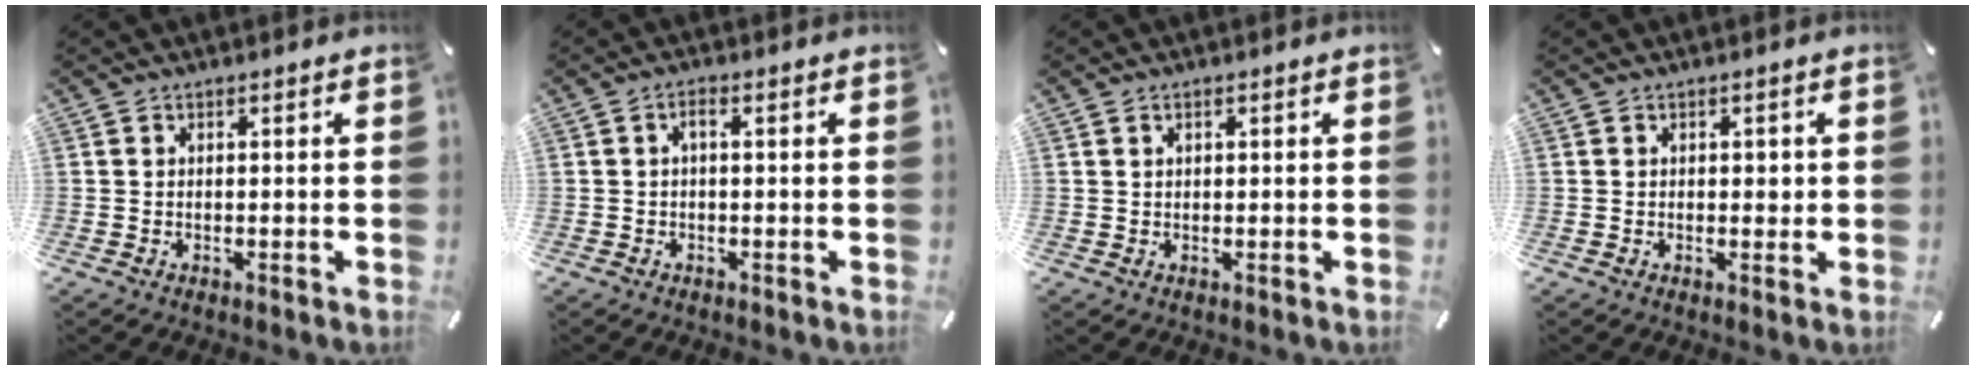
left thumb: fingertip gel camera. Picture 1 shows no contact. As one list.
[{"total": 2.1, "force": [0.1, 0.6, 2.0], "torque": [-0.040, 0.007, -0.001]}, {"total": 1.3, "force": [0.6, 0.7, 1.0], "torque": [-0.020, 0.003, 0.010]}, {"total": 1.6, "force": [0.2, 1.1, 1.1], "torque": [-0.015, 0.003, 0.000]}]